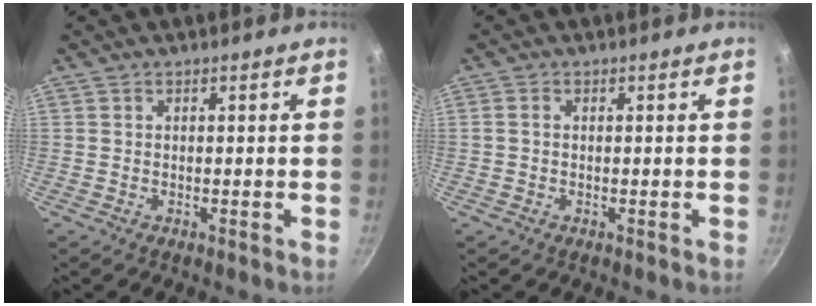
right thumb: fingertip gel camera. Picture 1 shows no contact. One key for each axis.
{"total": 1.0, "fx": 0.0, "fy": 0.8, "fz": 0.7, "tx": -0.013, "ty": 0.005, "tz": -0.001}